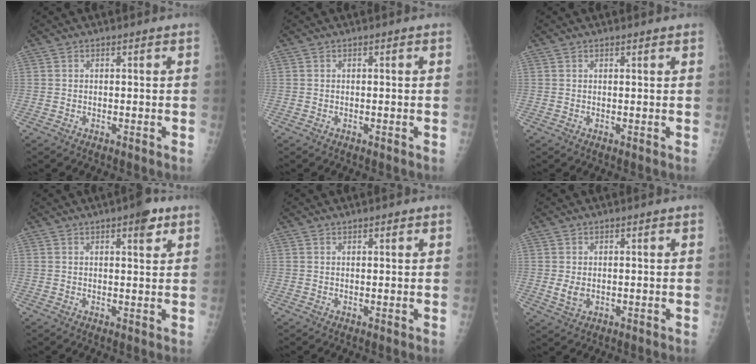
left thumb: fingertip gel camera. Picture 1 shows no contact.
{"total": 0.0}
{"total": 0.7, "force": [0.6, 0.1, 0.3], "torque": [-0.006, -0.002, 0.011]}
{"total": 4.4, "force": [2.5, 1.4, 3.2], "torque": [-0.034, -0.010, 0.030]}
{"total": 1.1, "force": [0.9, 0.4, 0.5], "torque": [-0.005, -0.004, 0.012]}
{"total": 2.6, "force": [0.3, 1.7, 2.0], "torque": [-0.034, -0.008, 0.013]}